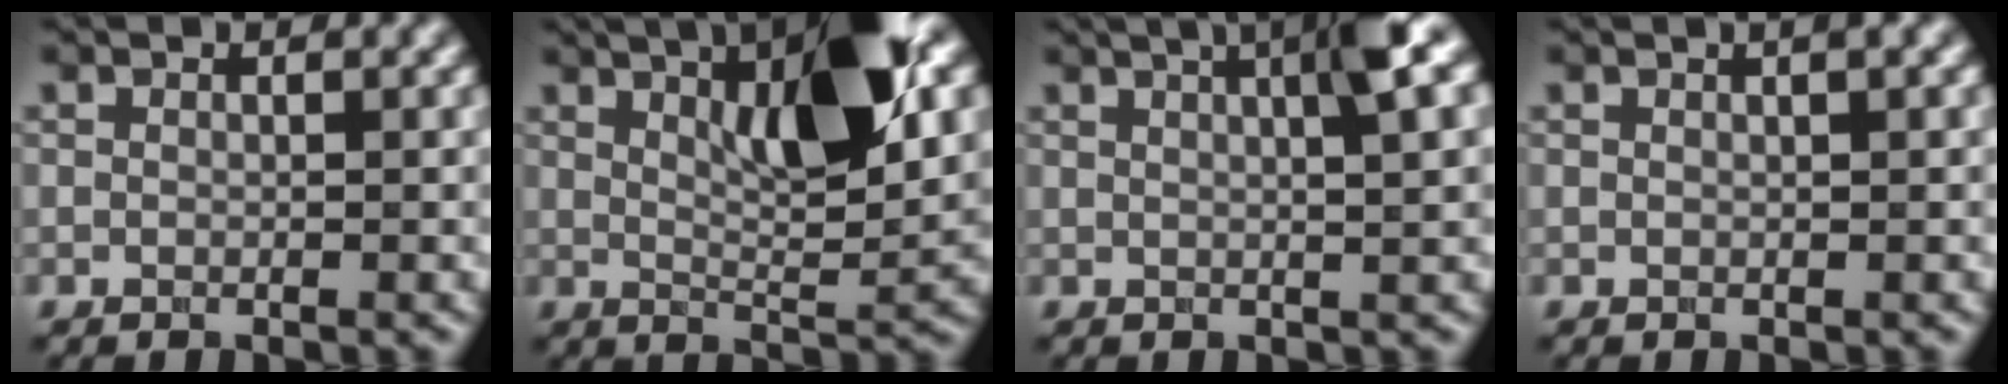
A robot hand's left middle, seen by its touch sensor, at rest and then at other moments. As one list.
[{"total": 9.8, "force": [3.7, 2.7, 8.7], "torque": [-0.129, 0.004, 0.063]}, {"total": 5.9, "force": [2.2, 1.2, 5.3], "torque": [-0.059, 0.018, 0.022]}, {"total": 1.1, "force": [0.5, 0.1, 0.9], "torque": [-0.014, 0.004, 0.004]}]